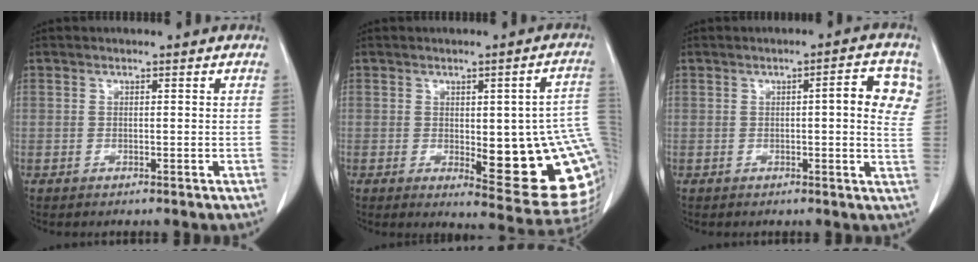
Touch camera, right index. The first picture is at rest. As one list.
[{"total": 18.6, "force": [-1.0, 4.5, 18.0], "torque": [-0.154, 0.002, 0.007]}, {"total": 7.0, "force": [1.8, 1.3, 6.7], "torque": [-0.072, 0.009, 0.012]}]